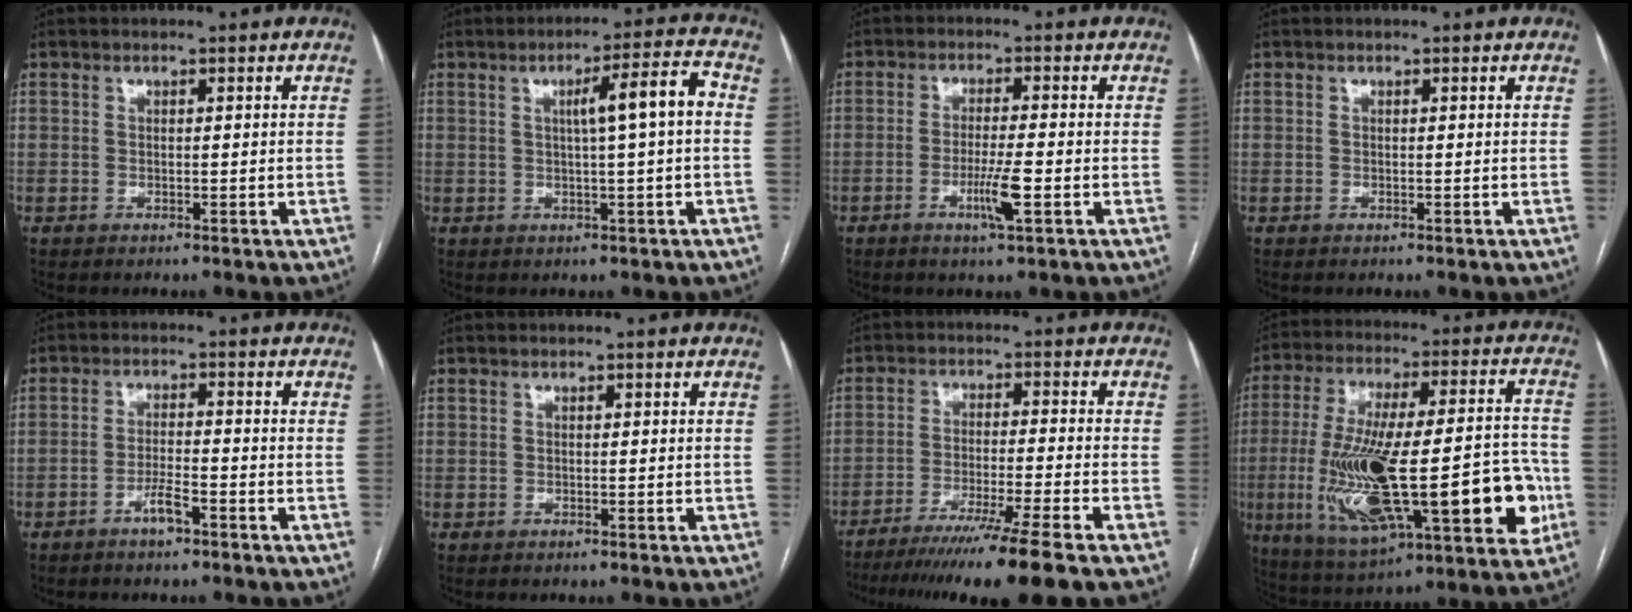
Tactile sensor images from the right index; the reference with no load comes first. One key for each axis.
{"total": 7.1, "fx": 0.7, "fy": -0.2, "fz": 7.0, "tx": -0.105, "ty": 0.013, "tz": 0.009}
{"total": 5.0, "fx": -1.8, "fy": -0.2, "fz": 4.6, "tx": -0.090, "ty": -0.009, "tz": -0.031}
{"total": 0.0}
{"total": 3.3, "fx": -2.2, "fy": 0.4, "fz": 2.4, "tx": -0.045, "ty": 0.001, "tz": -0.039}
{"total": 0.0}
{"total": 15.1, "fx": -11.9, "fy": -2.5, "fz": 8.9, "tx": -0.133, "ty": -0.043, "tz": -0.188}
{"total": 28.9, "fx": -6.4, "fy": 7.3, "fz": 27.2, "tx": -0.454, "ty": -0.001, "tz": -0.082}